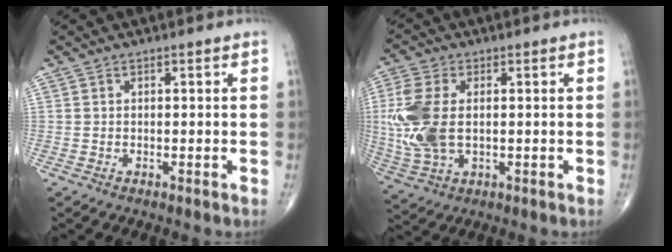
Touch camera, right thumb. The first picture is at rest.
{"total": 12.3, "force": [0.5, 7.2, 10.0], "torque": [-0.248, -0.002, 0.015]}